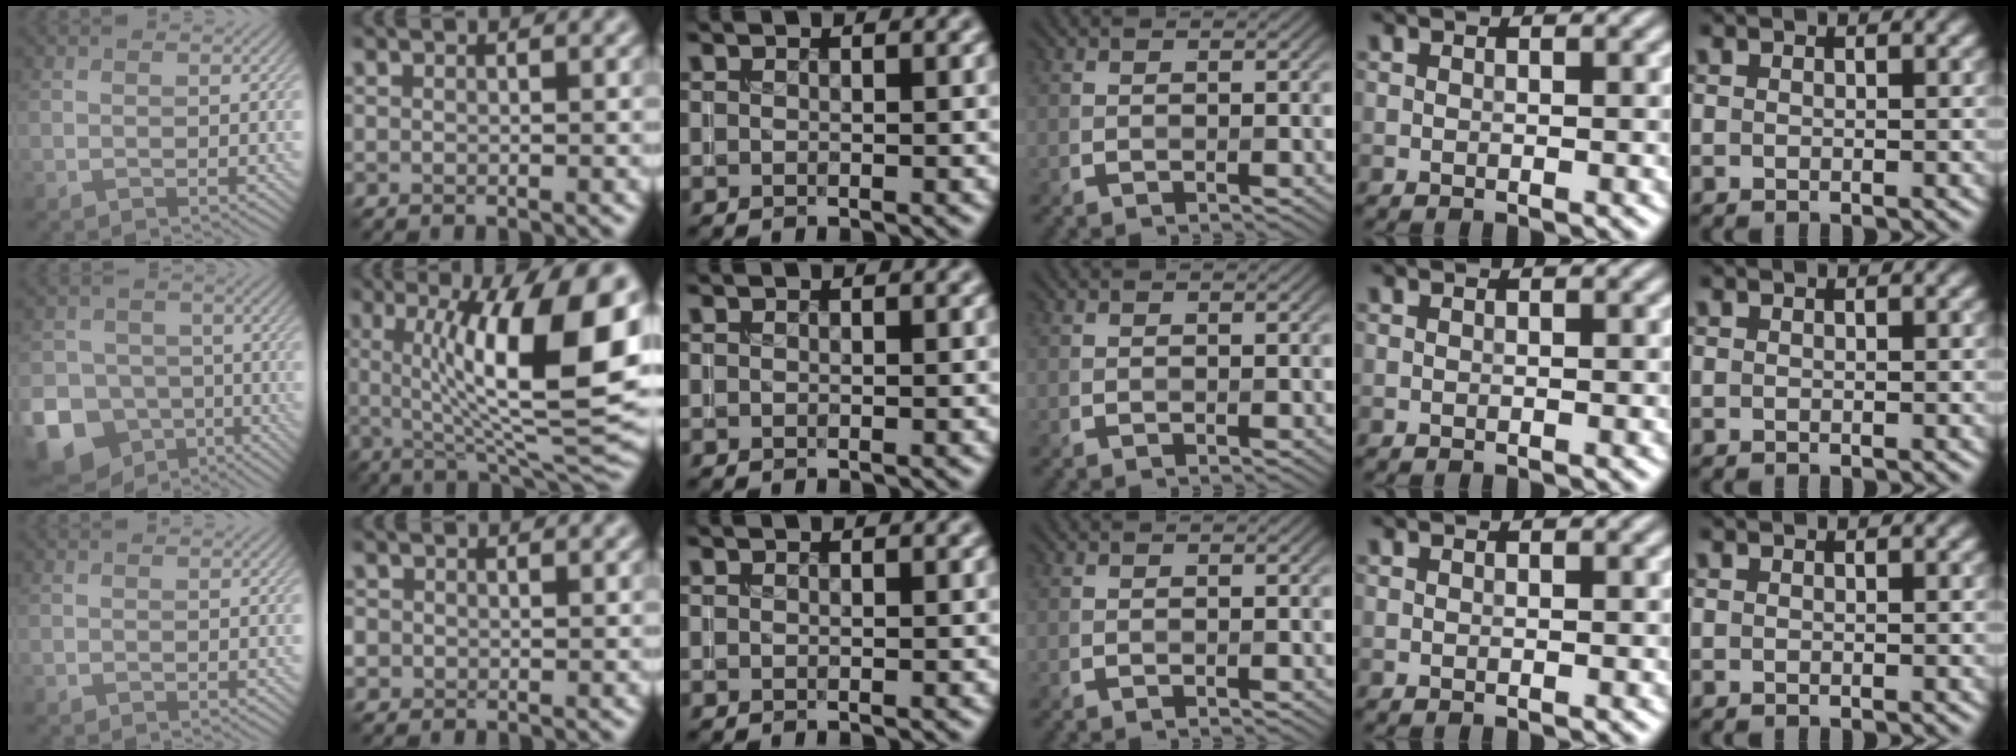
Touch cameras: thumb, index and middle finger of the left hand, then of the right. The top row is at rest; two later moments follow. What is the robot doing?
{"motion": "insert", "object": "coin"}